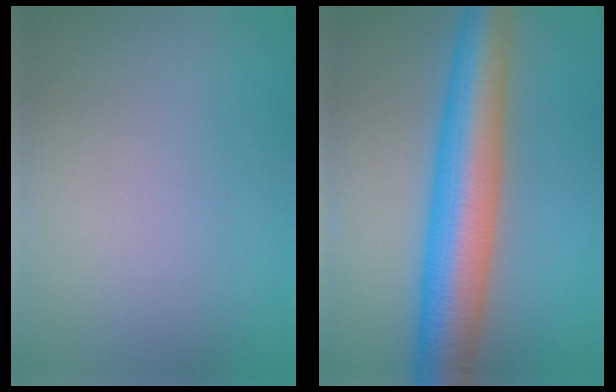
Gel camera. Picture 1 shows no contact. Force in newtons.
{"total": 10.0, "press": 10.0, "slide": 0.2}